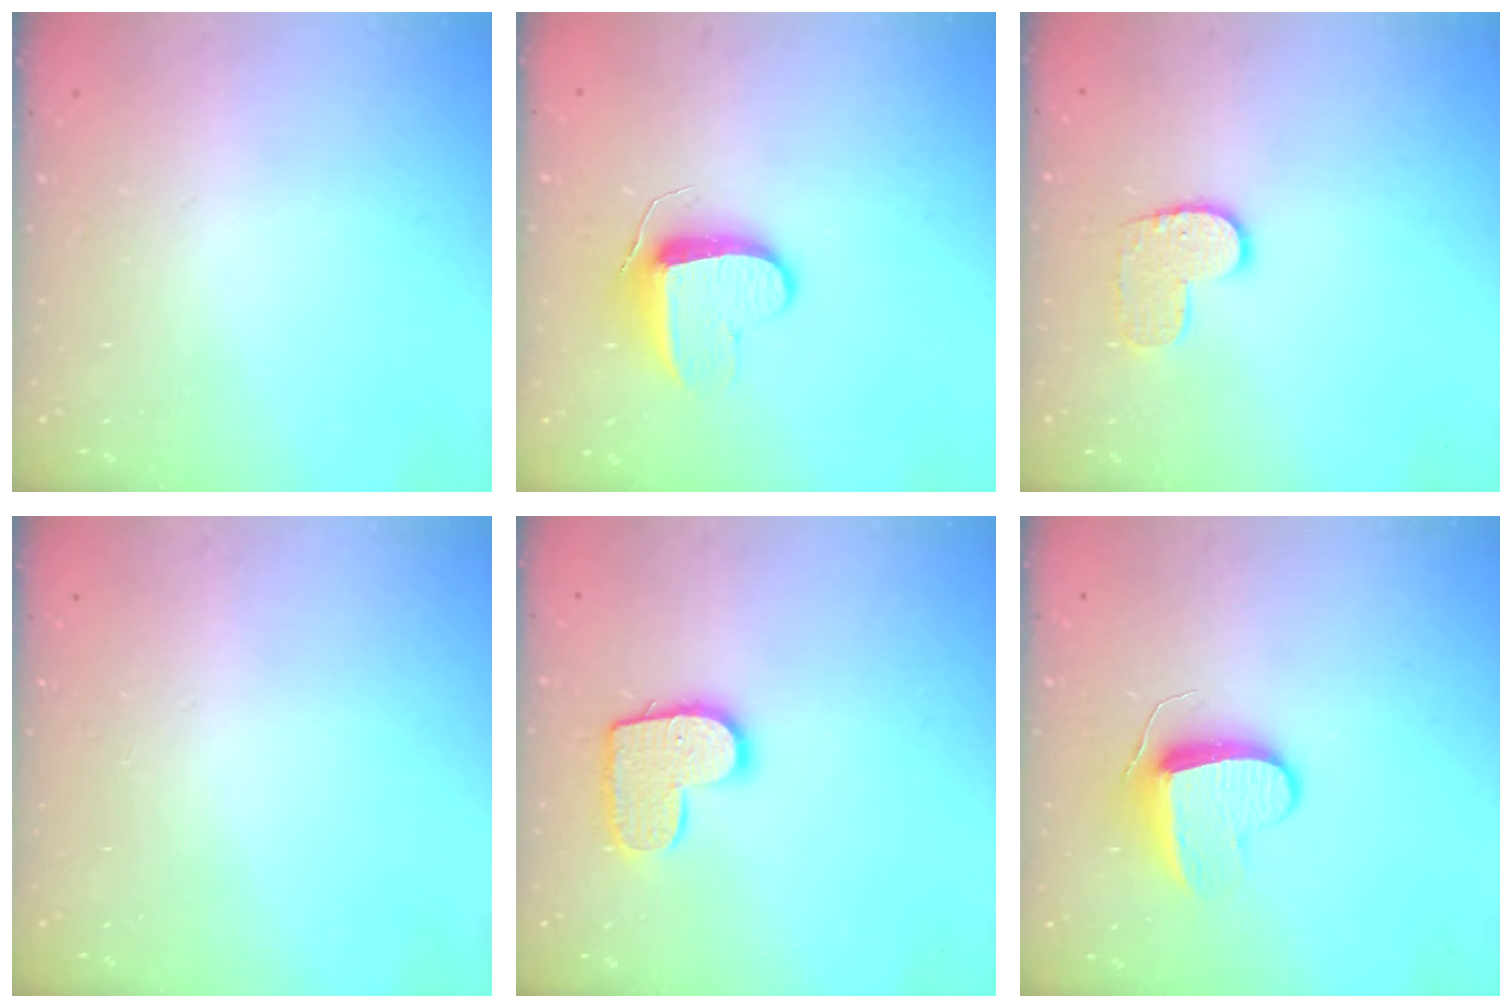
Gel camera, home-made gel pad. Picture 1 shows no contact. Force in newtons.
{"total": 9.5, "press": 9.5, "slide": 0.2}
{"total": 7.9, "press": 7.9, "slide": 0.3}
{"total": 0.0}
{"total": 12.0, "press": 12.0, "slide": 0.8}
{"total": 8.9, "press": 8.9, "slide": 0.1}